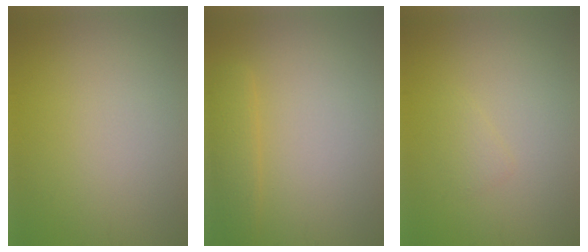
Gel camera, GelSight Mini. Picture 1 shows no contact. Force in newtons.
{"total": 2.1, "press": 2.1, "slide": 0.1}
{"total": 0.9, "press": 0.9, "slide": 0.1}